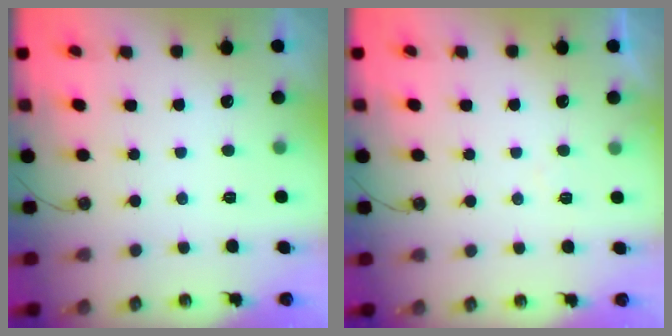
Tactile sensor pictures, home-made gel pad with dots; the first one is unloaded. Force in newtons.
{"total": 4.2, "press": 4.1, "slide": 0.7}